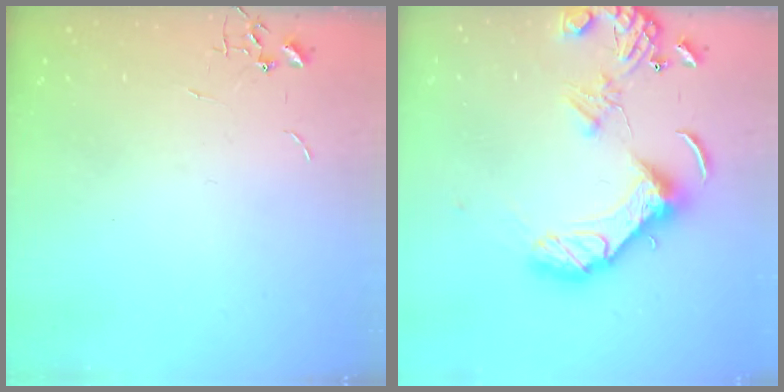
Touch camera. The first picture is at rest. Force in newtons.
{"total": 15.6, "press": 15.2, "slide": 3.3}